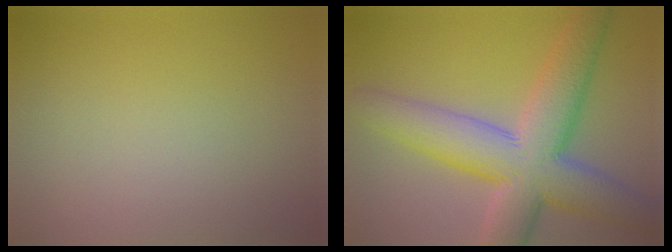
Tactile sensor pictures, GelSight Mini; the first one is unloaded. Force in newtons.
{"total": 10.4, "press": 10.4, "slide": 0.5}